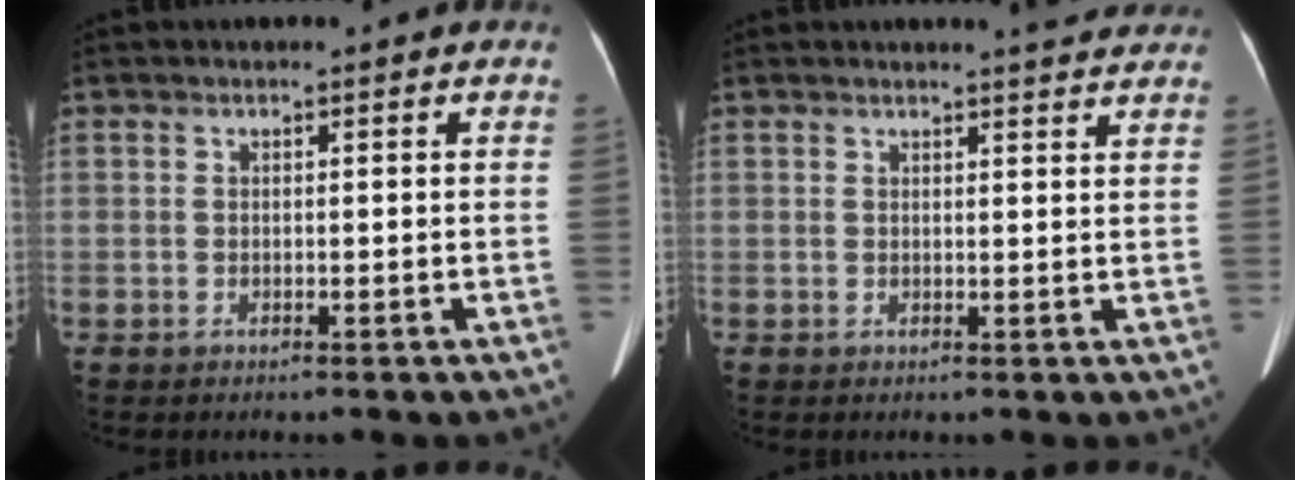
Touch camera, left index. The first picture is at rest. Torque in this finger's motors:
{"motor_torque": [0.23, -0.66, 0.00, 0.04]}